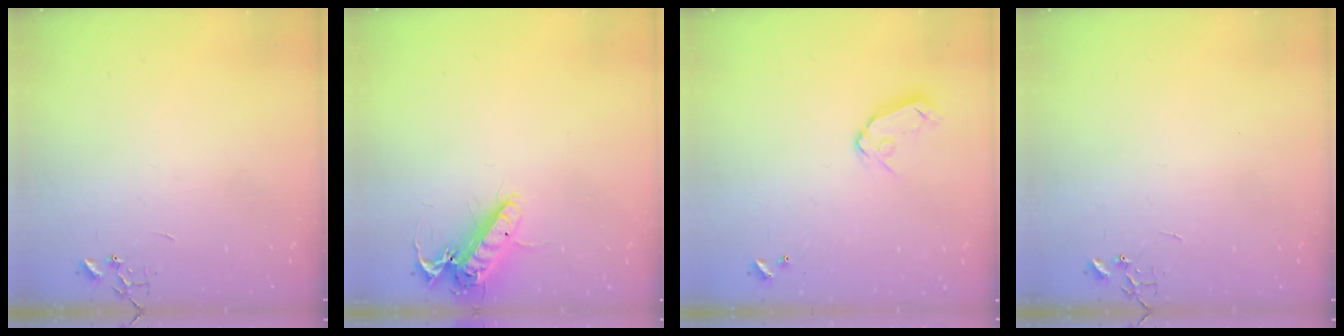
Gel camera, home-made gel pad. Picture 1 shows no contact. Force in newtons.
{"total": 14.3, "press": 14.2, "slide": 1.9}
{"total": 8.0, "press": 8.0, "slide": 1.0}
{"total": 0.0}